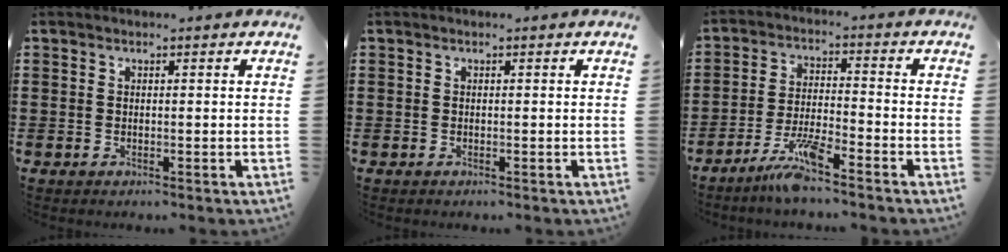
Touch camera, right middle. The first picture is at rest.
{"total": 0.0}
{"total": 6.4, "force": [-5.0, 0.3, 4.0], "torque": [-0.085, -0.009, -0.094]}